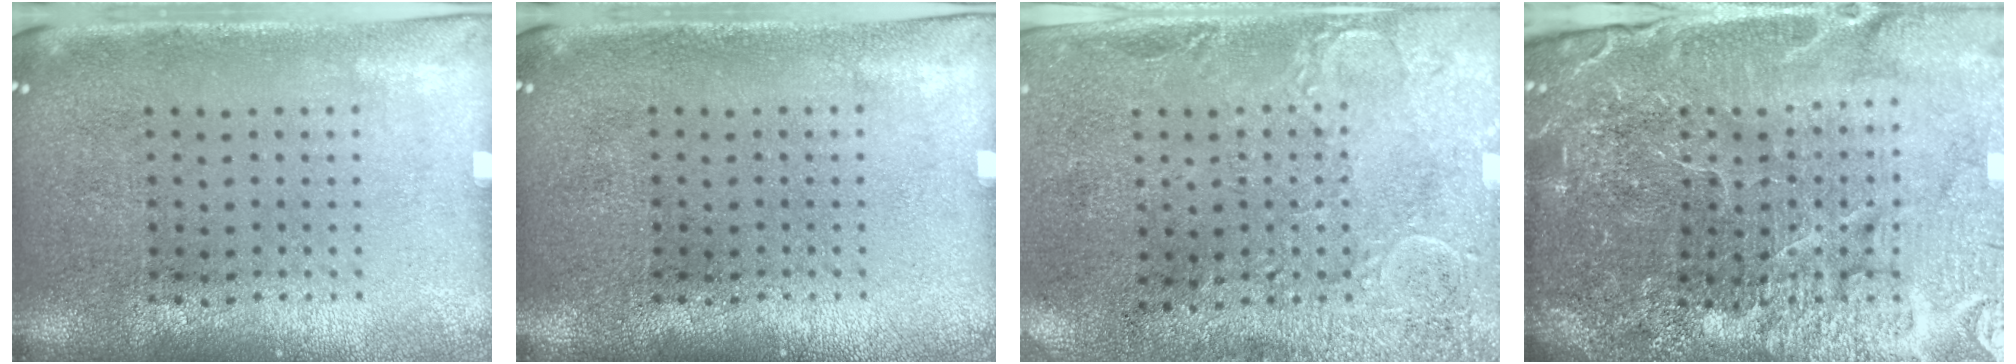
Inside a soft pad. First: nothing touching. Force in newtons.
{"total": 0.0}
{"total": 2.9, "press": 2.3, "slide": 1.8}
{"total": 6.0, "press": 5.3, "slide": 2.7}